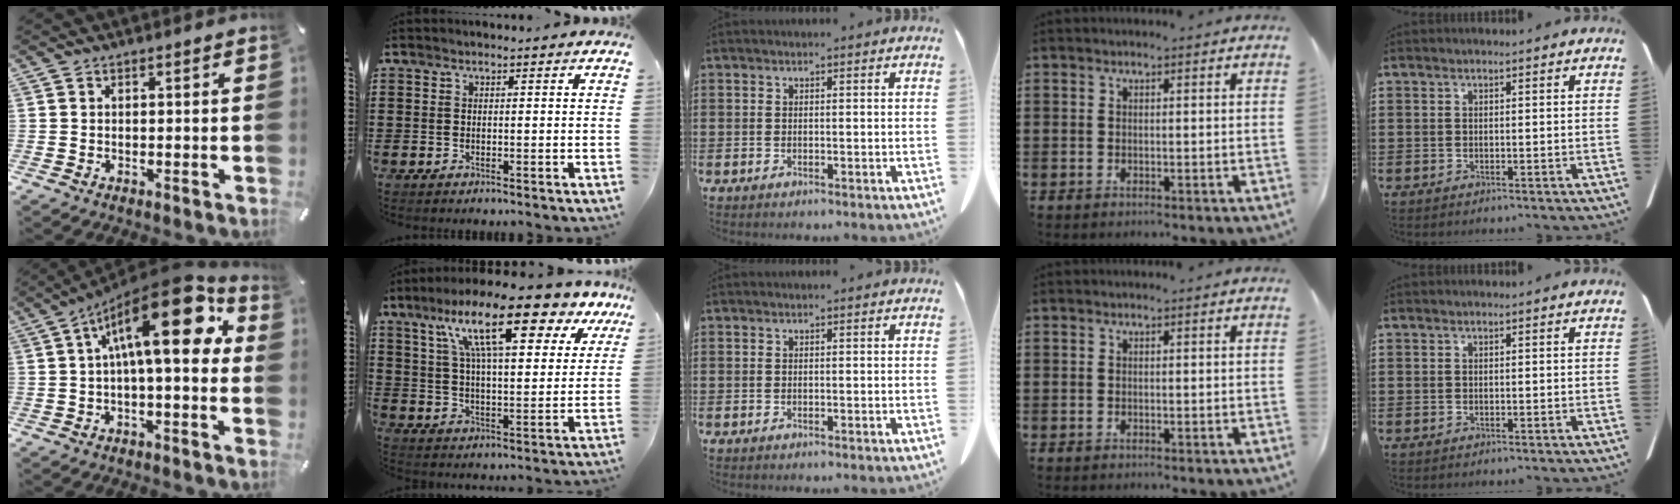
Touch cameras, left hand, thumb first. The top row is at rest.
{"thumb": {"total": 19.4, "force": [5.8, 6.7, 17.3], "torque": [-0.276, -0.039, 0.084]}, "index": {"total": 17.9, "force": [10.6, 3.8, 13.9], "torque": [-0.257, -0.026, 0.167]}}